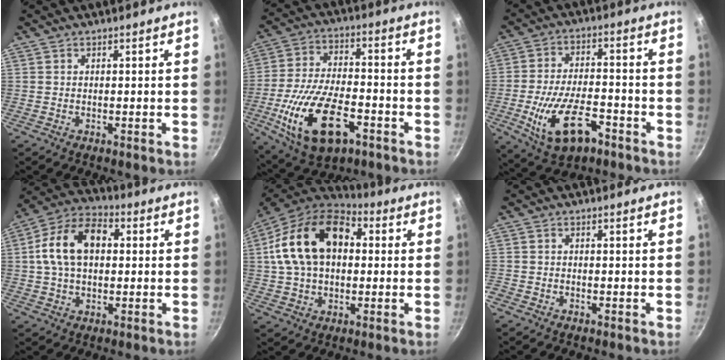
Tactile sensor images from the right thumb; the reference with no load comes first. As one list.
[{"total": 19.0, "force": [-7.2, 9.6, 14.7], "torque": [-0.276, 0.019, -0.125]}, {"total": 14.4, "force": [-6.1, 7.1, 10.9], "torque": [-0.193, 0.023, -0.102]}, {"total": 13.6, "force": [1.7, 8.8, 10.2], "torque": [-0.158, 0.027, 0.014]}, {"total": 19.4, "force": [3.0, 13.0, 14.1], "torque": [-0.227, 0.030, 0.037]}, {"total": 1.0, "force": [-0.8, 0.6, 0.2], "torque": [-0.010, 0.003, -0.020]}]